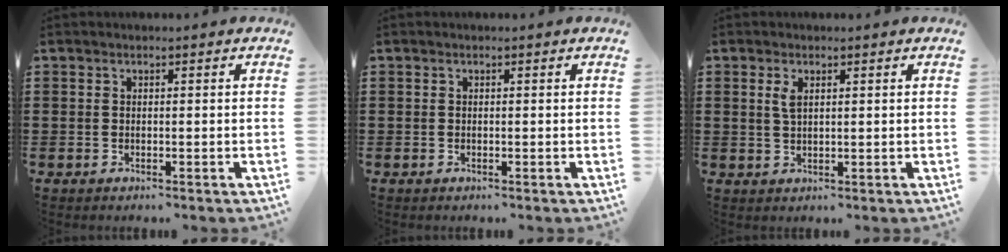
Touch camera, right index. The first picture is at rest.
{"total": 0.0}
{"total": 2.1, "force": [0.8, 0.9, 1.7], "torque": [-0.038, 0.004, 0.013]}